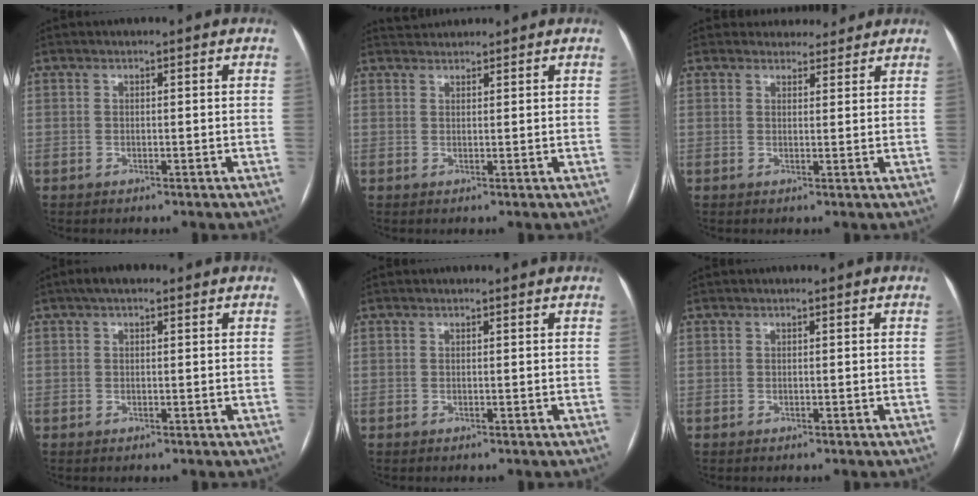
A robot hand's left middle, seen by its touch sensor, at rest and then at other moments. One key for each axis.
{"total": 2.0, "fx": 2.0, "fy": 0.3, "fz": -0.2, "tx": -0.005, "ty": 0.020, "tz": 0.039}
{"total": 4.4, "fx": 4.0, "fy": 1.8, "fz": 0.0, "tx": 0.008, "ty": 0.006, "tz": 0.046}
{"total": 2.8, "fx": 1.7, "fy": 1.2, "fz": 1.9, "tx": -0.038, "ty": 0.024, "tz": 0.026}
{"total": 0.8, "fx": 0.8, "fy": 0.2, "fz": 0.0, "tx": -0.009, "ty": 0.007, "tz": 0.007}
{"total": 0.0}